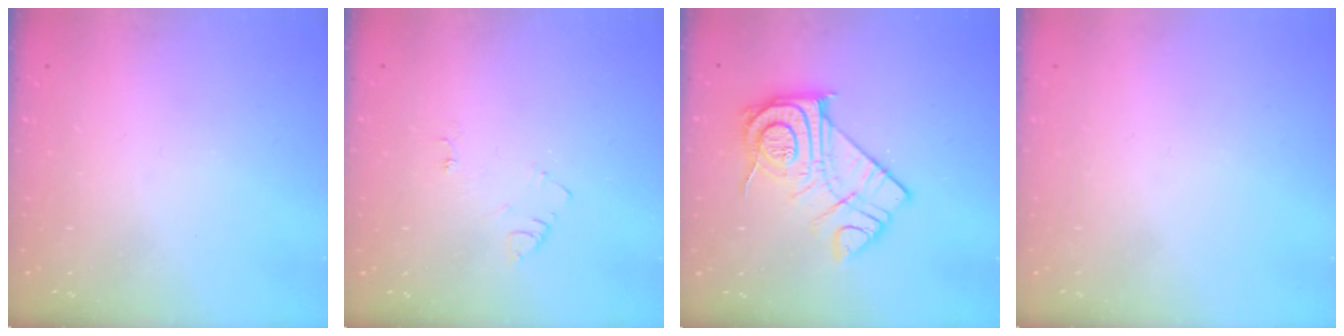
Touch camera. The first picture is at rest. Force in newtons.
{"total": 3.7, "press": 3.7, "slide": 0.4}
{"total": 16.1, "press": 16.0, "slide": 1.4}
{"total": 1.8, "press": 1.7, "slide": 0.1}